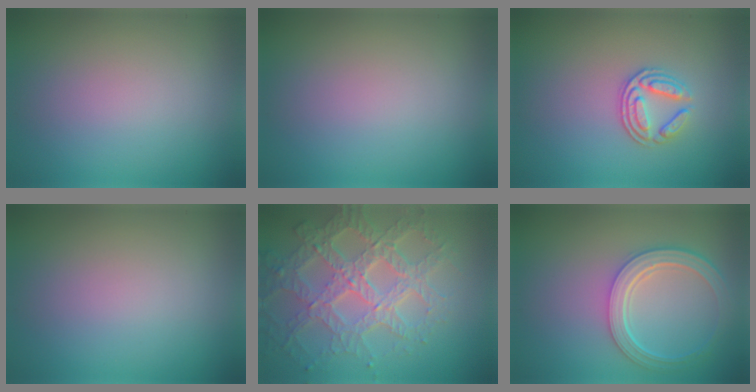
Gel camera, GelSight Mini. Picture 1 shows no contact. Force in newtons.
{"total": 0.0}
{"total": 3.2, "press": 2.5, "slide": 1.9}
{"total": 0.0}
{"total": 7.8, "press": 5.7, "slide": 5.4}
{"total": 5.0, "press": 3.9, "slide": 3.1}